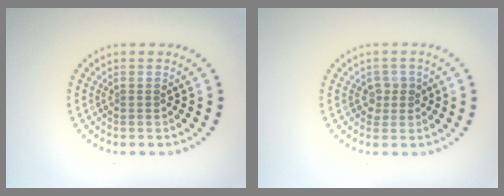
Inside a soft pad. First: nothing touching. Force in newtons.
{"total": 1.5, "press": 1.3, "slide": 0.7}